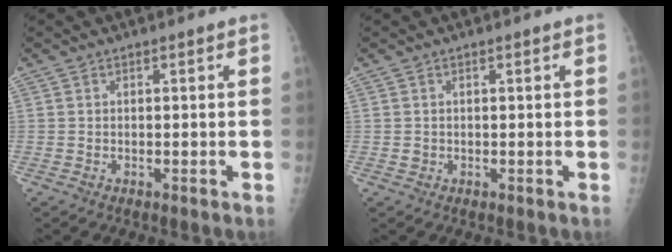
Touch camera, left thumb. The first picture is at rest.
{"total": 0.9, "force": [0.2, 0.7, 0.4], "torque": [-0.001, 0.001, 0.004]}